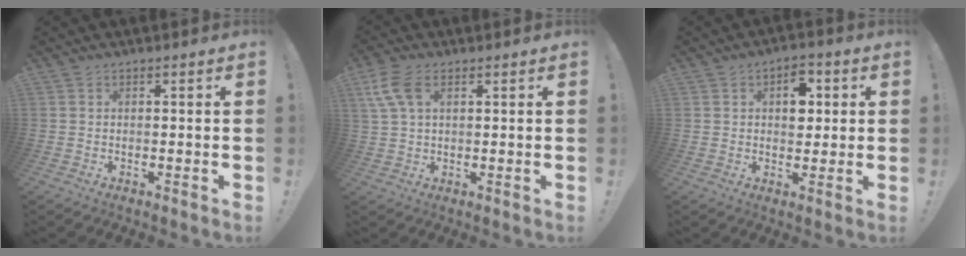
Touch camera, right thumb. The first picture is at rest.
{"total": 8.3, "force": [3.3, 4.6, 6.0], "torque": [-0.130, 0.004, 0.067]}
{"total": 7.7, "force": [1.7, 5.5, 5.1], "torque": [-0.057, 0.002, 0.026]}